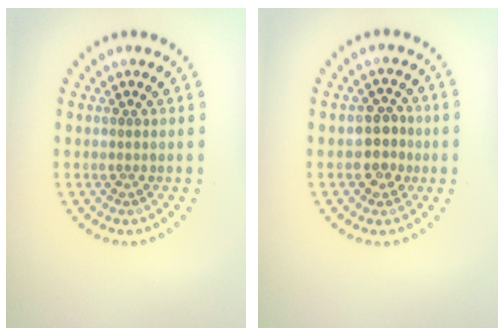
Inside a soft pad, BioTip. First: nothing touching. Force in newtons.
{"total": 2.5, "press": 2.4, "slide": 0.8}